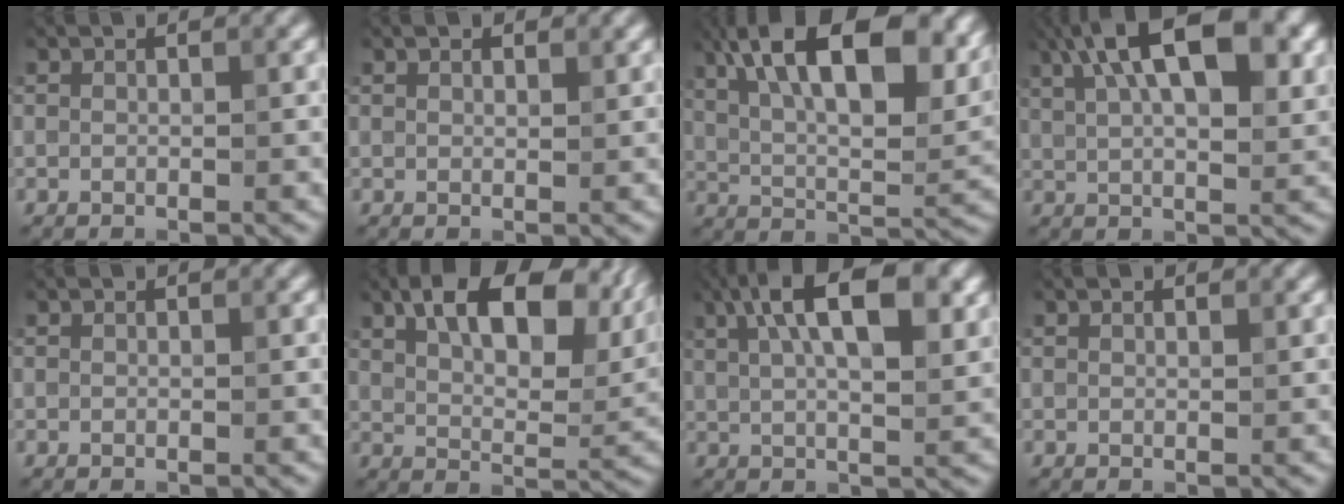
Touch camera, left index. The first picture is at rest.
{"total": 0.9, "force": [0.6, 0.4, 0.5], "torque": [-0.007, 0.000, 0.012]}
{"total": 16.6, "force": [7.9, 6.5, 13.1], "torque": [-0.195, 0.029, 0.114]}
{"total": 12.9, "force": [5.4, 5.6, 10.3], "torque": [-0.142, 0.028, 0.065]}
{"total": 0.0}
{"total": 10.7, "force": [4.7, 4.9, 8.2], "torque": [-0.127, 0.011, 0.079]}
{"total": 10.7, "force": [4.0, 4.0, 9.1], "torque": [-0.129, 0.018, 0.050]}
{"total": 0.6, "force": [0.4, 0.2, 0.3], "torque": [-0.005, 0.000, 0.008]}